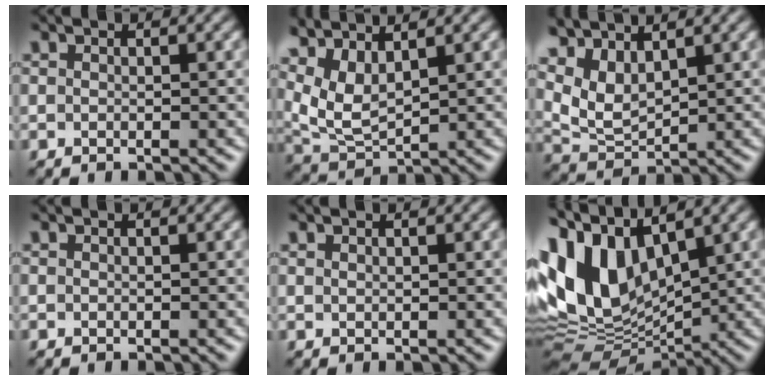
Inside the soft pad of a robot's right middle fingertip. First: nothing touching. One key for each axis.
{"total": 5.3, "fx": 3.2, "fy": 2.3, "fz": 3.5, "tx": -0.087, "ty": -0.002, "tz": 0.071}
{"total": 5.1, "fx": 3.4, "fy": 2.5, "fz": 2.9, "tx": -0.073, "ty": 0.000, "tz": 0.073}
{"total": 0.0}
{"total": 0.5, "fx": 0.5, "fy": 0.0, "fz": 0.0, "tx": -0.002, "ty": 0.001, "tz": 0.009}
{"total": 10.8, "fx": 3.4, "fy": 6.5, "fz": 7.9, "tx": -0.179, "ty": 0.011, "tz": 0.057}